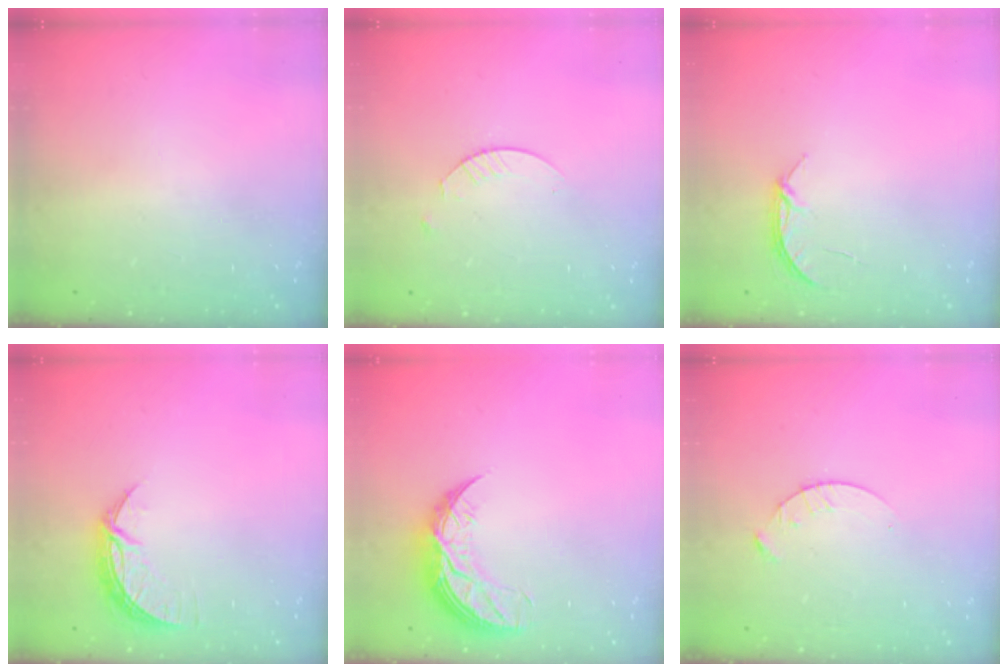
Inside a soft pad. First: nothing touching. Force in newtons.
{"total": 2.4, "press": 2.4, "slide": 0.3}
{"total": 4.0, "press": 4.0, "slide": 0.4}
{"total": 7.2, "press": 7.2, "slide": 0.4}
{"total": 9.7, "press": 9.7, "slide": 0.5}
{"total": 4.3, "press": 4.2, "slide": 0.5}